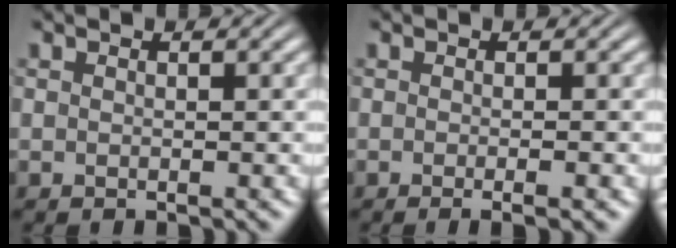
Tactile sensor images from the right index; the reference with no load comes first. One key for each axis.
{"total": 1.5, "fx": -1.1, "fy": 0.0, "fz": 1.0, "tx": -0.013, "ty": 0.003, "tz": -0.020}